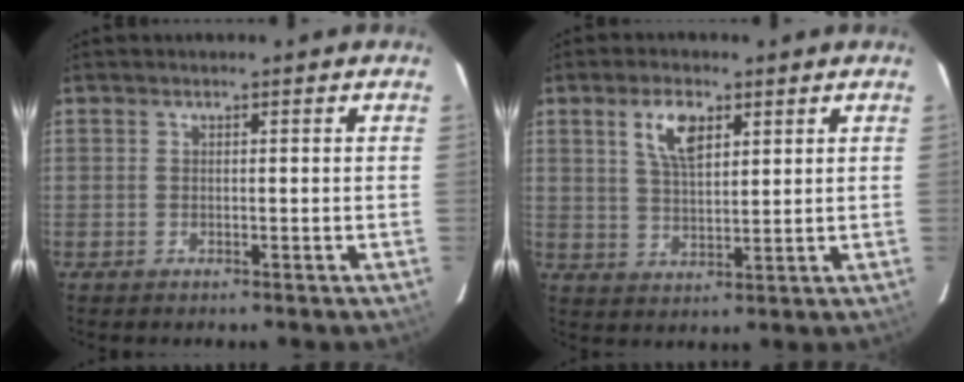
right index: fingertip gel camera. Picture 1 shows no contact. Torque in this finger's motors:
{"motor_torque": [0.42, 0.15, 0.24, 0.06]}